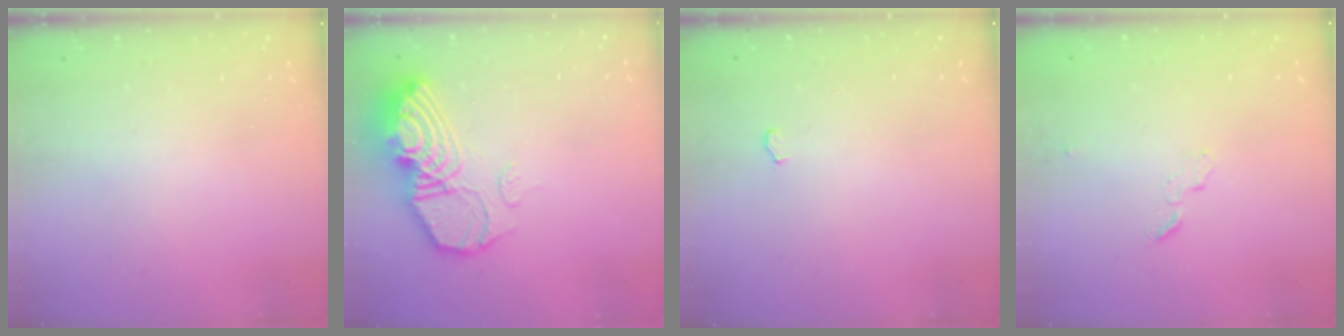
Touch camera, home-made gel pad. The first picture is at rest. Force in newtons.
{"total": 17.3, "press": 17.2, "slide": 1.4}
{"total": 3.7, "press": 2.8, "slide": 2.5}
{"total": 3.5, "press": 3.5, "slide": 0.3}